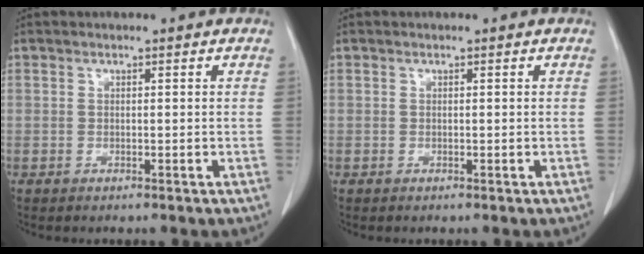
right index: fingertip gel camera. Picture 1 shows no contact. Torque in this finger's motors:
{"motor_torque": [0.03, 0.00, 0.00, 0.00]}